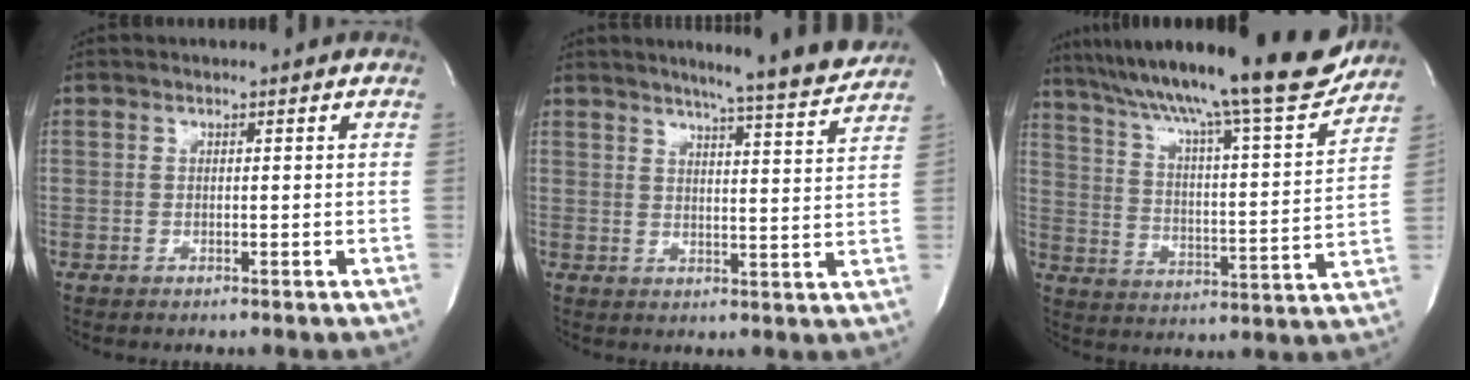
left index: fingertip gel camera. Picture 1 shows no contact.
{"total": 11.0, "force": [10.0, -1.2, 4.4], "torque": [-0.068, -0.030, 0.118]}
{"total": 24.4, "force": [20.3, 1.3, 13.4], "torque": [-0.224, -0.016, 0.297]}